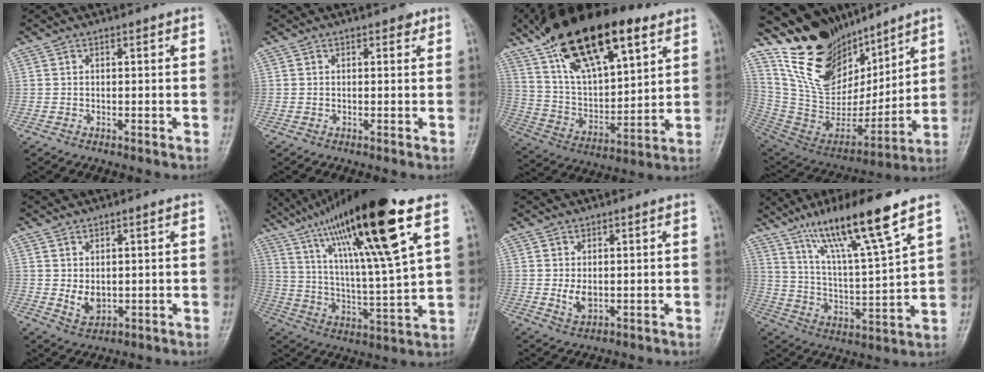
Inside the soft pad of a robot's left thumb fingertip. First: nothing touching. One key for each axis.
{"total": 1.1, "fx": 0.6, "fy": 0.7, "fz": 0.6, "tx": 0.003, "ty": -0.002, "tz": 0.004}
{"total": 24.8, "fx": 14.4, "fy": 10.3, "fz": 17.3, "tx": -0.277, "ty": -0.037, "tz": 0.261}
{"total": 21.5, "fx": 15.5, "fy": 11.2, "fz": 9.8, "tx": -0.124, "ty": -0.088, "tz": 0.288}
{"total": 3.7, "fx": 0.3, "fy": 2.7, "fz": 2.5, "tx": -0.030, "ty": -0.013, "tz": 0.014}
{"total": 24.6, "fx": 13.1, "fy": 3.5, "fz": 20.6, "tx": -0.356, "ty": -0.028, "tz": 0.226}
{"total": 3.0, "fx": 0.0, "fy": 2.0, "fz": 2.3, "tx": -0.032, "ty": -0.009, "tz": 0.006}
{"total": 16.6, "fx": 10.9, "fy": 1.3, "fz": 12.5, "tx": -0.215, "ty": -0.052, "tz": 0.198}